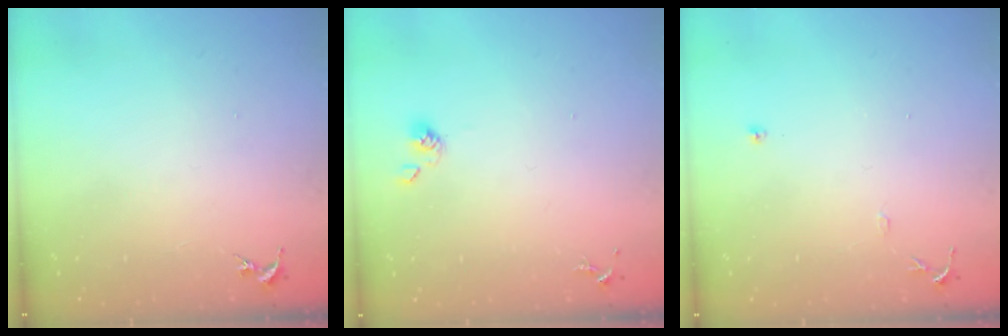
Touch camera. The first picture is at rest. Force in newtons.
{"total": 4.4, "press": 3.9, "slide": 2.0}
{"total": 7.7, "press": 7.7, "slide": 0.8}